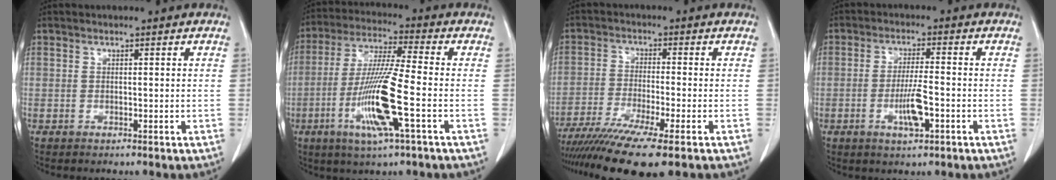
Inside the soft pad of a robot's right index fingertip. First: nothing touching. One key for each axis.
{"total": 12.7, "fx": -4.1, "fy": 0.1, "fz": 12.0, "tx": -0.244, "ty": -0.015, "tz": -0.083}
{"total": 12.5, "fx": -9.3, "fy": 0.0, "fz": 8.4, "tx": -0.144, "ty": -0.029, "tz": -0.151}
{"total": 5.5, "fx": -1.9, "fy": 0.8, "fz": 5.1, "tx": -0.097, "ty": -0.005, "tz": -0.034}